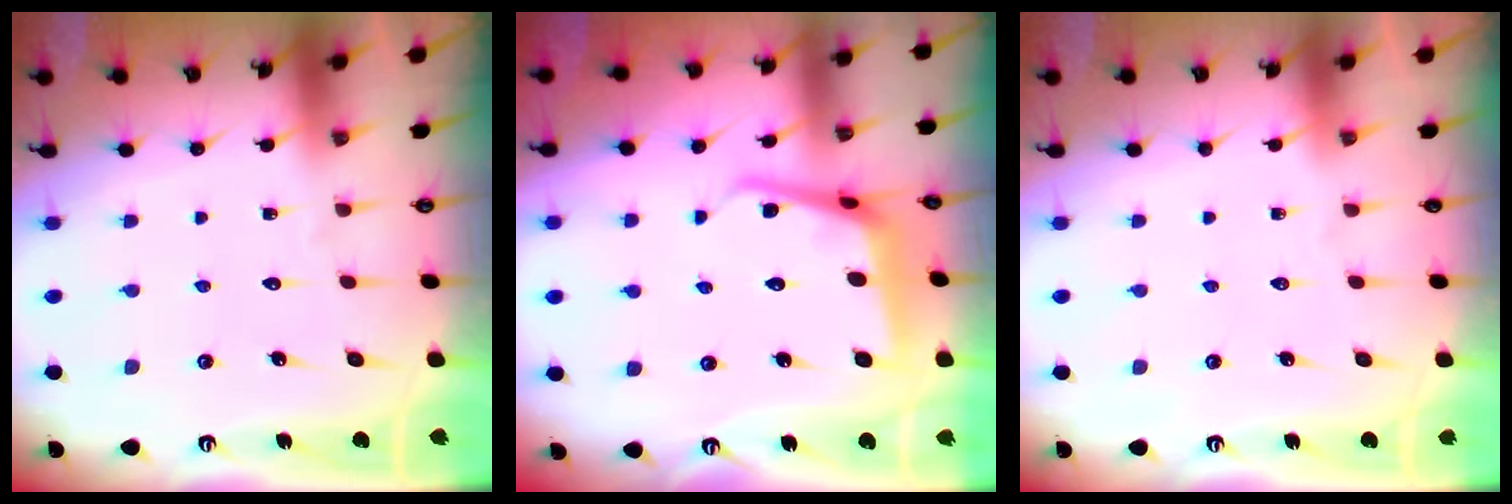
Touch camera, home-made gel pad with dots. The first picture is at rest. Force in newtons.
{"total": 8.9, "press": 8.9, "slide": 0.8}
{"total": 0.0}